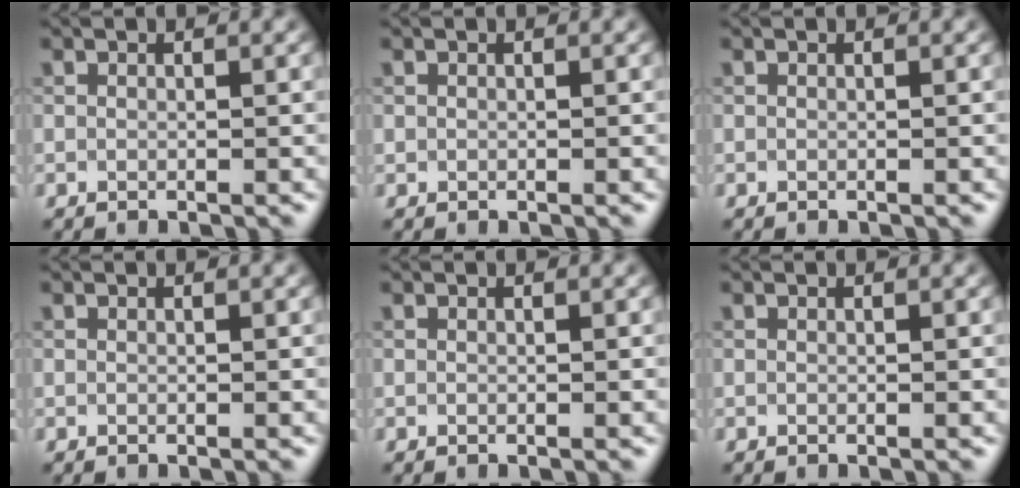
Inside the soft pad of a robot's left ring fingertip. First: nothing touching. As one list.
[{"total": 0.0}, {"total": 0.0}, {"total": 0.0}, {"total": 0.0}, {"total": 0.0}]